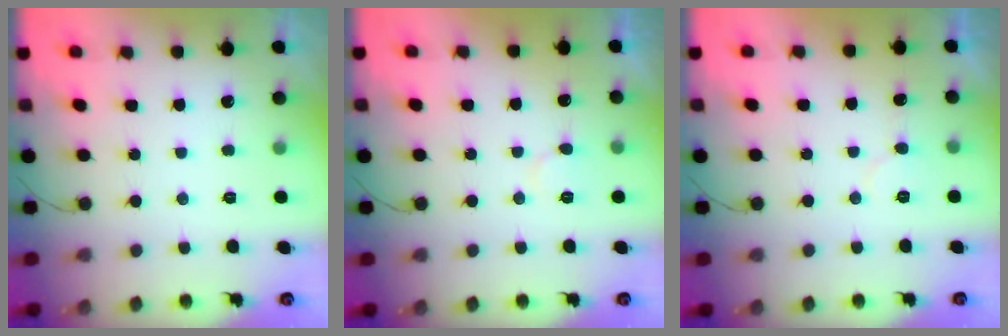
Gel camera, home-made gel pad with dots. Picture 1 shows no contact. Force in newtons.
{"total": 6.1, "press": 6.1, "slide": 0.4}
{"total": 5.5, "press": 5.5, "slide": 0.2}